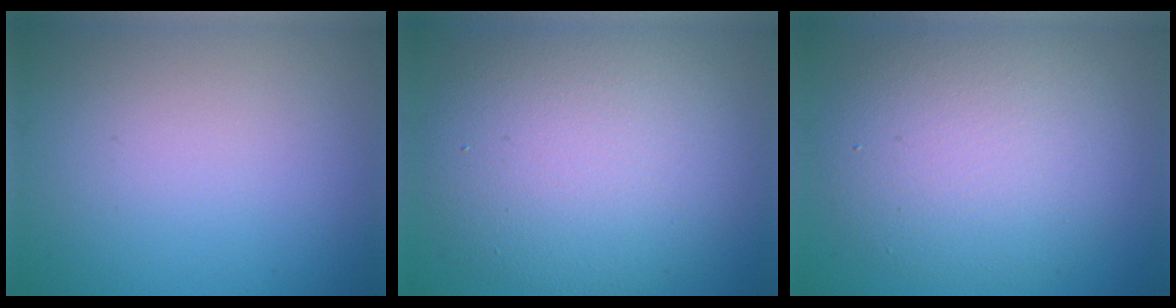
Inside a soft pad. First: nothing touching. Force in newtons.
{"total": 10.0, "press": 10.0, "slide": 0.6}
{"total": 7.8, "press": 7.8, "slide": 0.3}